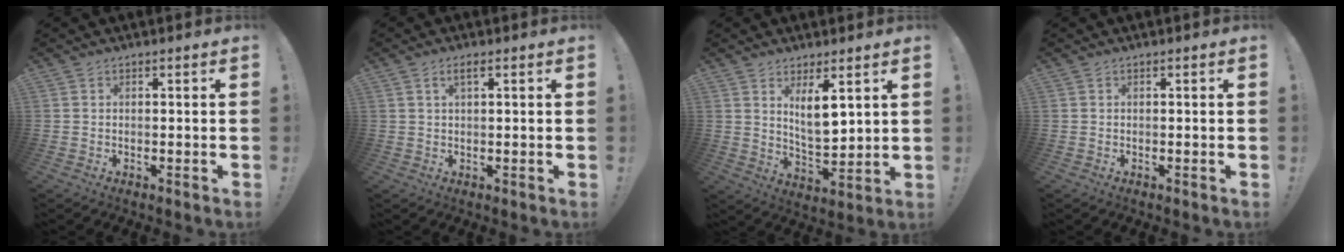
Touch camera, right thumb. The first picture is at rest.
{"total": 2.5, "force": [1.1, 0.7, 2.2], "torque": [-0.038, 0.000, 0.017]}
{"total": 8.7, "force": [4.5, 3.2, 6.8], "torque": [-0.115, -0.030, 0.080]}
{"total": 0.0}